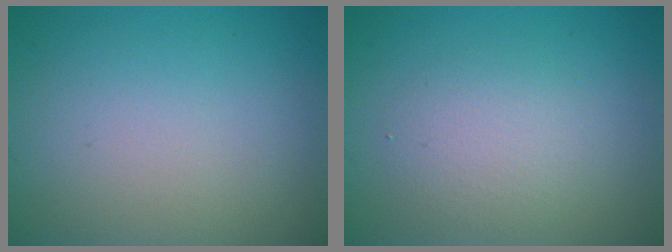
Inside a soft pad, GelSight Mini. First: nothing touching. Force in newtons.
{"total": 2.7, "press": 2.7, "slide": 0.1}